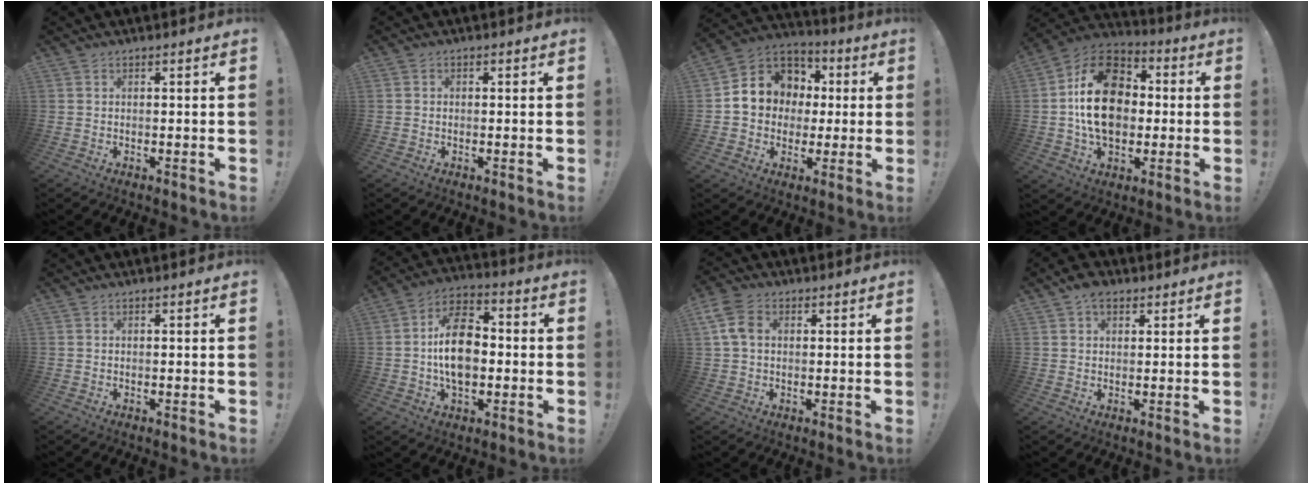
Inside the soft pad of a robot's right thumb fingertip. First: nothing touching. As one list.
[{"total": 0.7, "force": [-0.4, 0.5, 0.3], "torque": [-0.005, 0.003, -0.008]}, {"total": 11.8, "force": [1.6, 10.8, 4.6], "torque": [-0.055, -0.004, 0.045]}, {"total": 22.0, "force": [1.1, 15.6, 15.4], "torque": [-0.254, 0.018, 0.024]}, {"total": 0.0}, {"total": 15.5, "force": [-1.5, 10.2, 11.6], "torque": [-0.199, 0.016, -0.027]}, {"total": 7.4, "force": [1.9, 5.2, 5.0], "torque": [-0.102, 0.007, 0.040]}, {"total": 5.1, "force": [2.9, 3.3, 2.5], "torque": [-0.034, -0.011, 0.052]}]